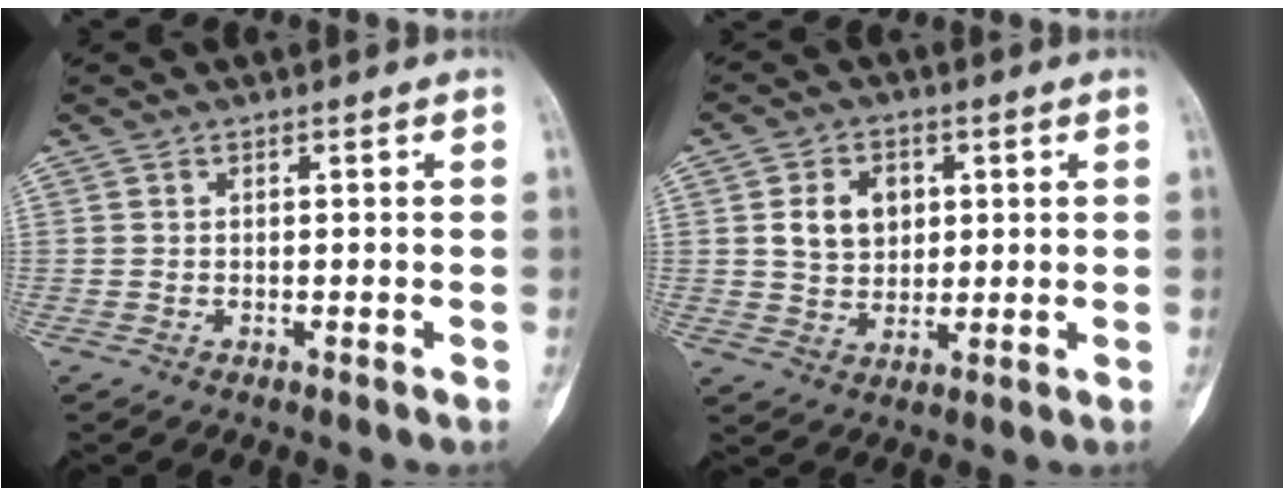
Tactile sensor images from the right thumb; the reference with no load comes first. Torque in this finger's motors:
{"motor_torque": [0.64, 0.65, 0.37, -0.22, 0.30]}